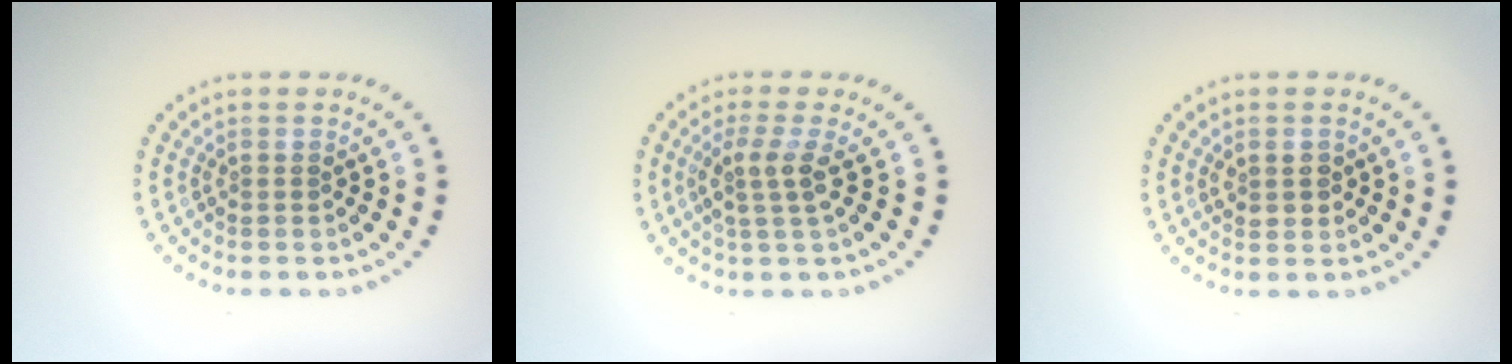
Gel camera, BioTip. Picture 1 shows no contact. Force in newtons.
{"total": 2.5, "press": 1.9, "slide": 1.6}
{"total": 1.5, "press": 1.5, "slide": 0.4}